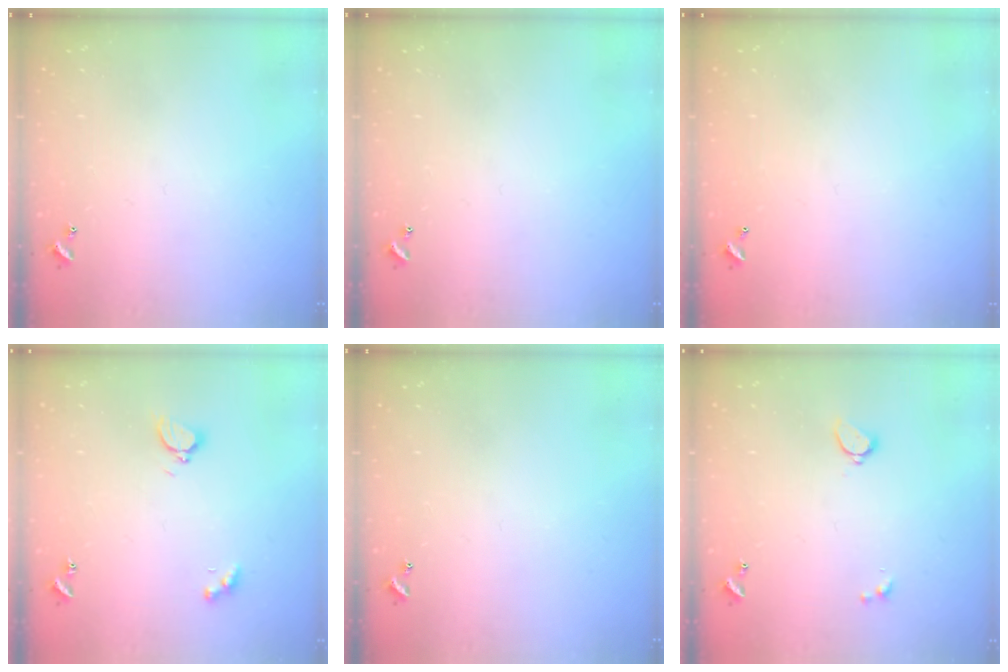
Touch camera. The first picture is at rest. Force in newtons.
{"total": 0.0}
{"total": 2.8, "press": 2.8, "slide": 0.1}
{"total": 2.8, "press": 2.8, "slide": 0.5}
{"total": 0.0}
{"total": 1.5, "press": 1.4, "slide": 0.4}